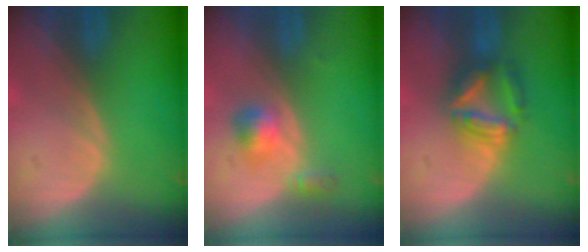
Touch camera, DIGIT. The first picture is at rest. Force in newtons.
{"total": 3.6, "press": 3.4, "slide": 1.2}
{"total": 6.2, "press": 6.0, "slide": 1.5}